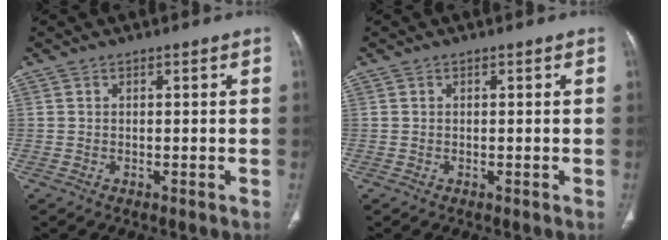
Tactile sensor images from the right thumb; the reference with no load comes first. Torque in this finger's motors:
{"motor_torque": [-0.03, 0.03, -0.16, 0.16, 0.01]}